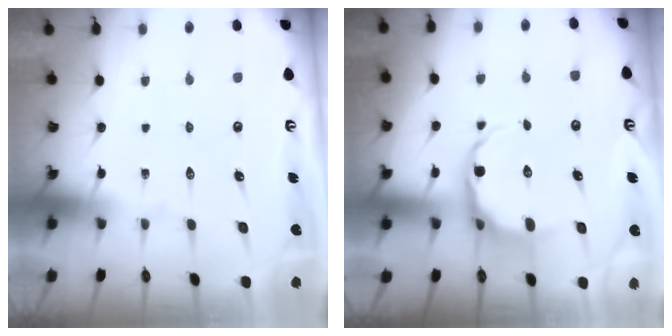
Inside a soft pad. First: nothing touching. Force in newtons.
{"total": 8.9, "press": 8.4, "slide": 2.8}